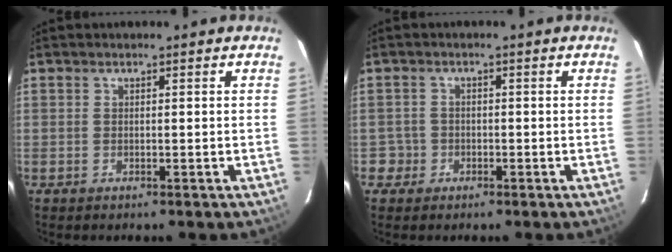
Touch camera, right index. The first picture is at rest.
{"total": 2.9, "force": [-1.1, 2.6, -0.4], "torque": [0.013, 0.021, -0.017]}